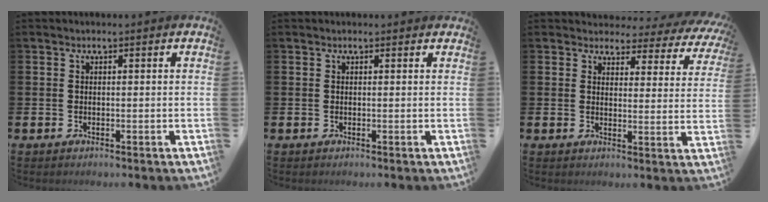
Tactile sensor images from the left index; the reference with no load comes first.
{"total": 0.0}
{"total": 3.0, "force": [2.6, 1.5, 0.4], "torque": [-0.016, -0.027, 0.037]}